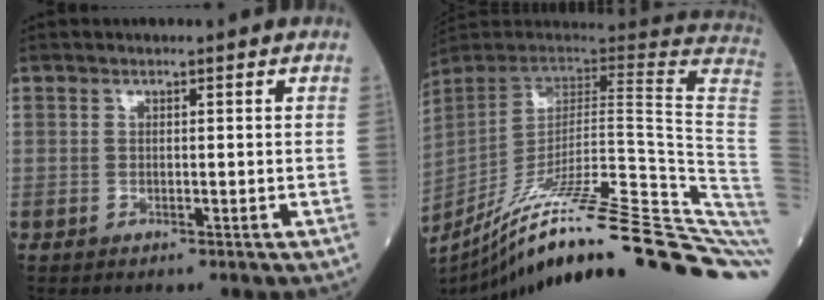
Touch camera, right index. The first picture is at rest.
{"total": 38.1, "force": [-27.4, 0.3, 26.4], "torque": [-0.237, -0.048, -0.387]}